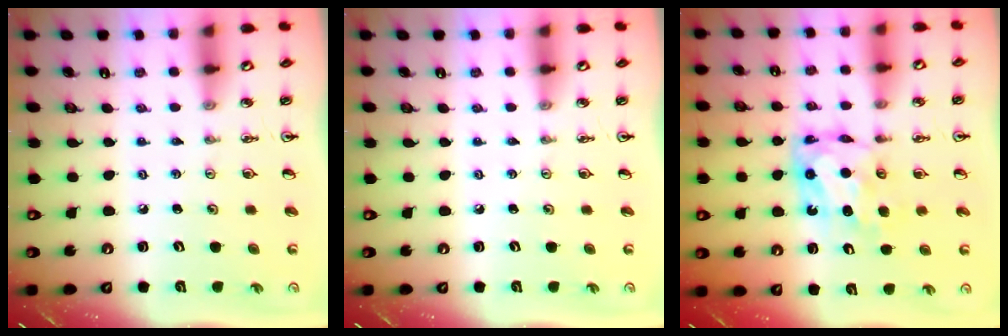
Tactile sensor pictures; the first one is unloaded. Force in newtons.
{"total": 0.0}
{"total": 7.4, "press": 7.4, "slide": 0.7}